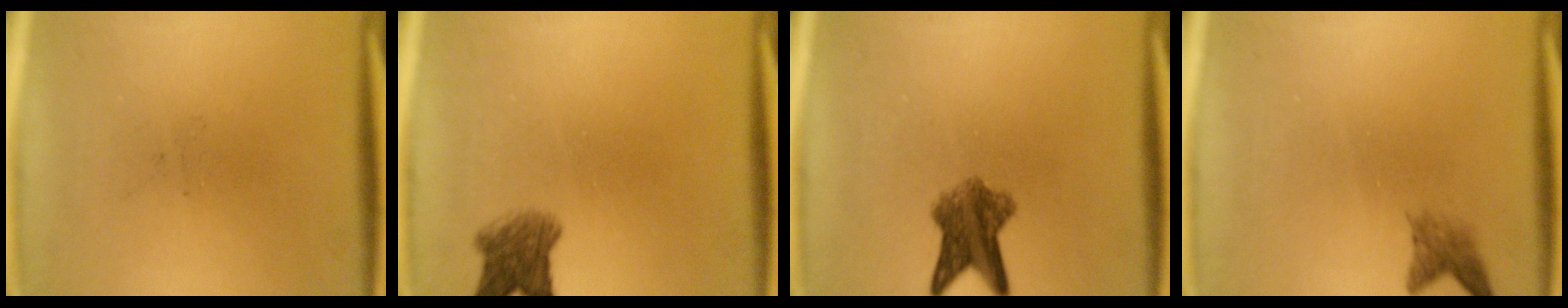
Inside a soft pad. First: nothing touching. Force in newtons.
{"total": 4.5}
{"total": 6.1}
{"total": 2.0}